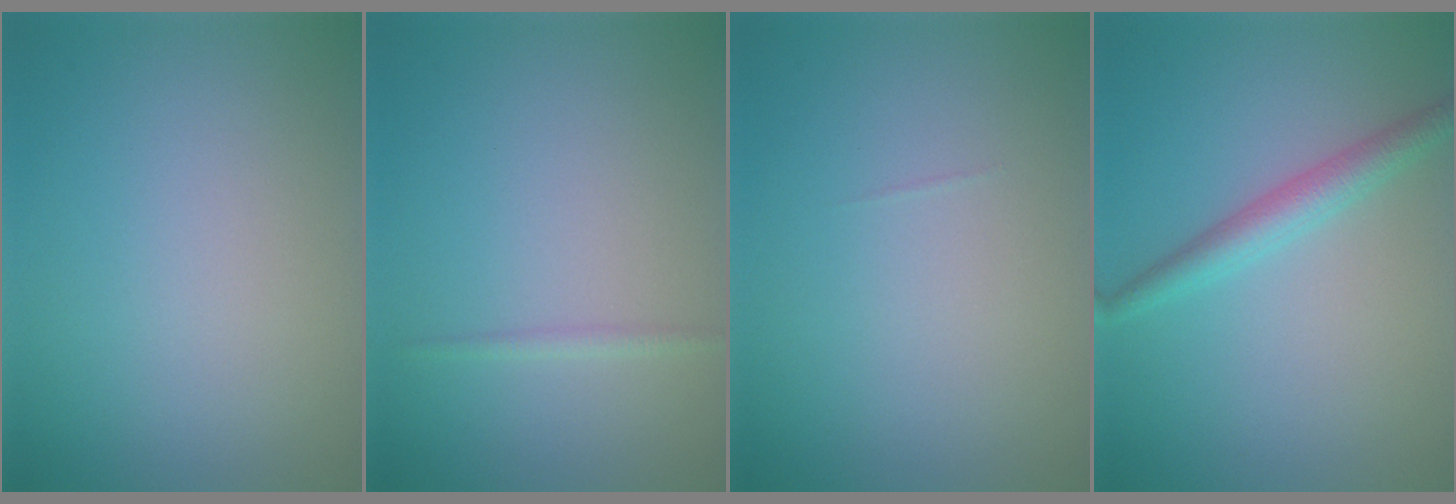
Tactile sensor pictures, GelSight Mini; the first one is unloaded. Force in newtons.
{"total": 0.8, "press": 0.8, "slide": 0.1}
{"total": 0.0}
{"total": 2.6, "press": 2.6, "slide": 0.0}